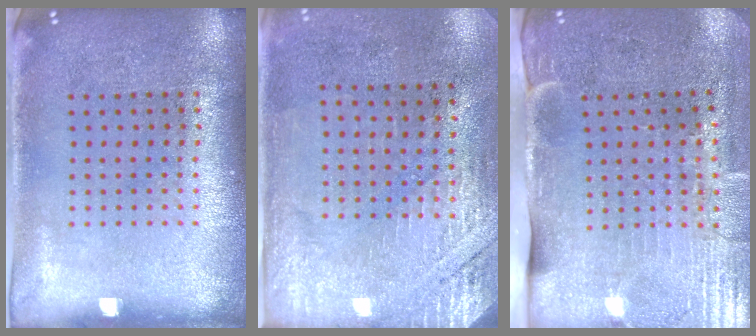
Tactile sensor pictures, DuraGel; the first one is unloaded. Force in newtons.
{"total": 2.7, "press": 2.4, "slide": 1.2}
{"total": 4.5, "press": 3.7, "slide": 2.5}